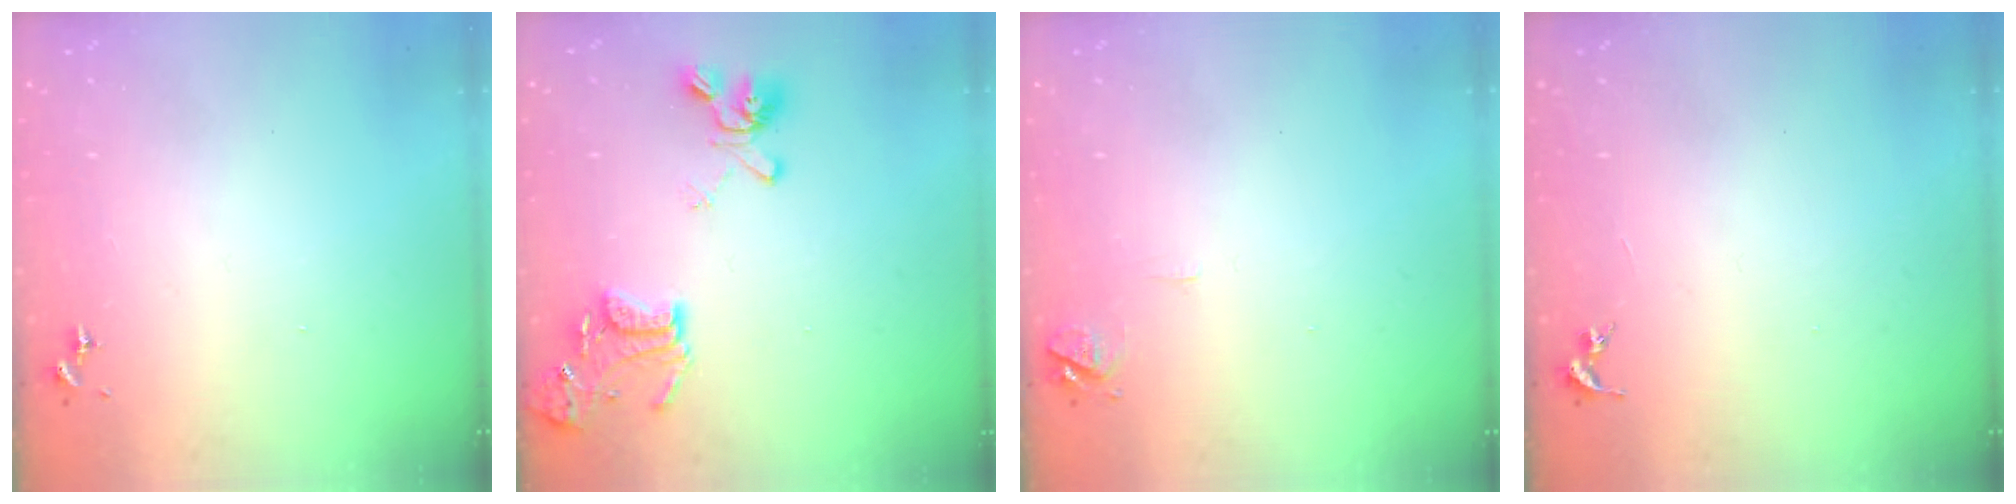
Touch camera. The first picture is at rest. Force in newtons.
{"total": 15.8, "press": 15.7, "slide": 1.9}
{"total": 6.3, "press": 6.3, "slide": 0.7}
{"total": 0.0}